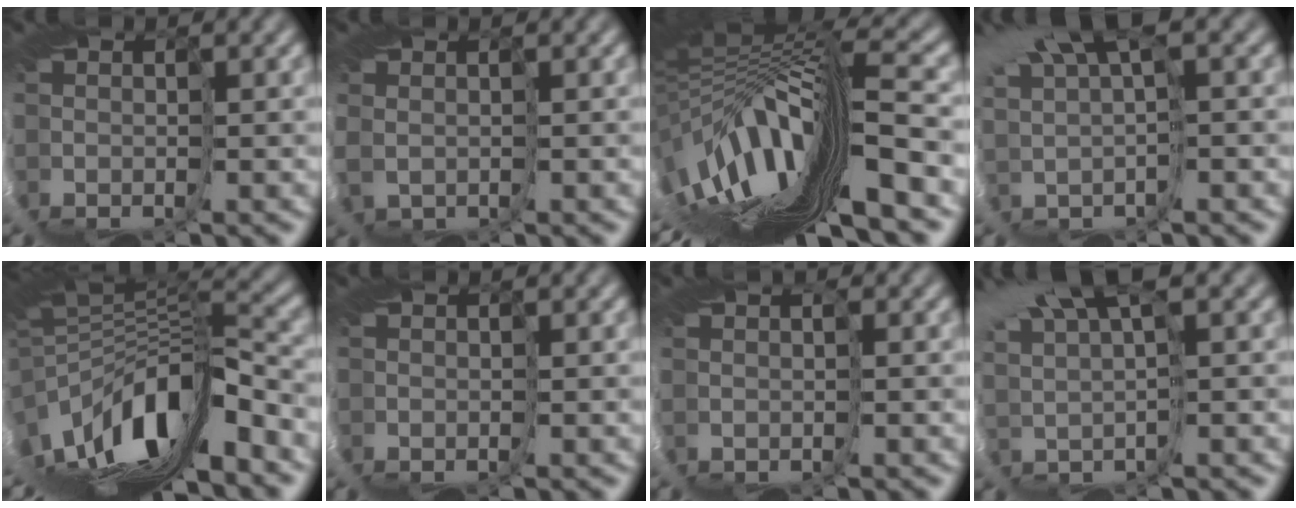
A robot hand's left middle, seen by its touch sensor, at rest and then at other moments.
{"total": 2.1, "force": [1.5, 1.4, 0.6], "torque": [-0.039, 0.002, 0.018]}
{"total": 10.6, "force": [0.1, -0.9, 10.6], "torque": [-0.180, -0.014, 0.039]}
{"total": 6.1, "force": [4.0, -4.5, 0.7], "torque": [-0.008, 0.010, 0.088]}
{"total": 7.8, "force": [-2.4, -0.4, 7.4], "torque": [-0.137, 0.000, -0.016]}
{"total": 0.0}
{"total": 0.5, "force": [0.1, -0.5, 0.1], "torque": [0.001, -0.001, 0.015]}
{"total": 6.8, "force": [4.9, -4.7, 0.4], "torque": [-0.003, 0.013, 0.109]}